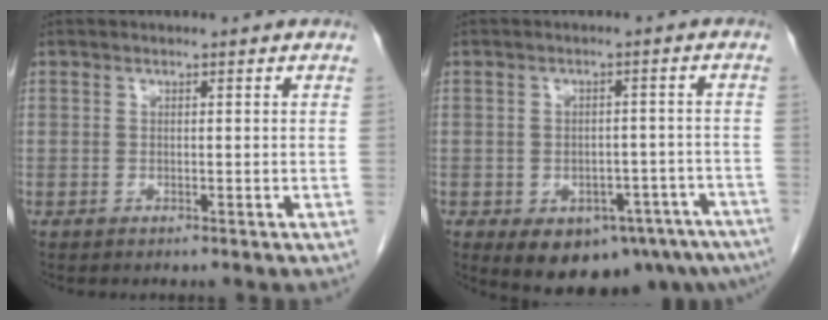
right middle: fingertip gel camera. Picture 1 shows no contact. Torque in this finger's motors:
{"motor_torque": [1.08, -1.06, 0.12, 0.05]}